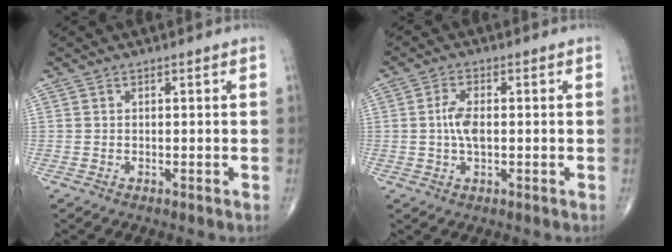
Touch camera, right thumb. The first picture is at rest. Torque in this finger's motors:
{"motor_torque": [0.91, 0.81, 0.32, -0.23, 0.08]}